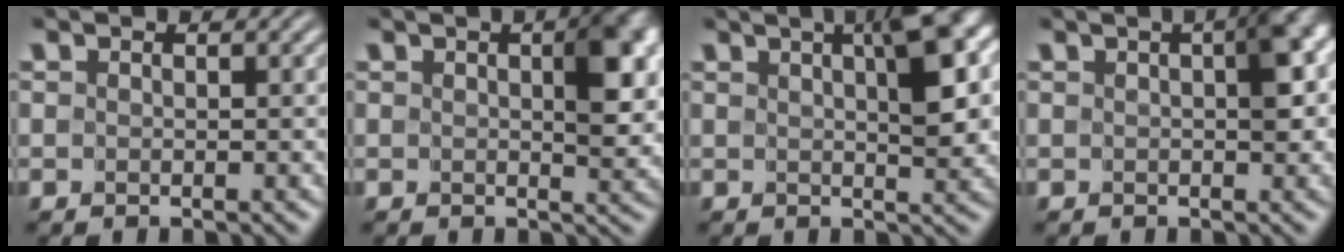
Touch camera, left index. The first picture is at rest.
{"total": 4.7, "force": [0.8, 2.3, 4.0], "torque": [-0.052, 0.000, 0.012]}
{"total": 5.7, "force": [2.1, 1.3, 5.1], "torque": [-0.067, 0.009, 0.029]}
{"total": 3.6, "force": [0.5, 1.5, 3.2], "torque": [-0.038, 0.009, 0.001]}